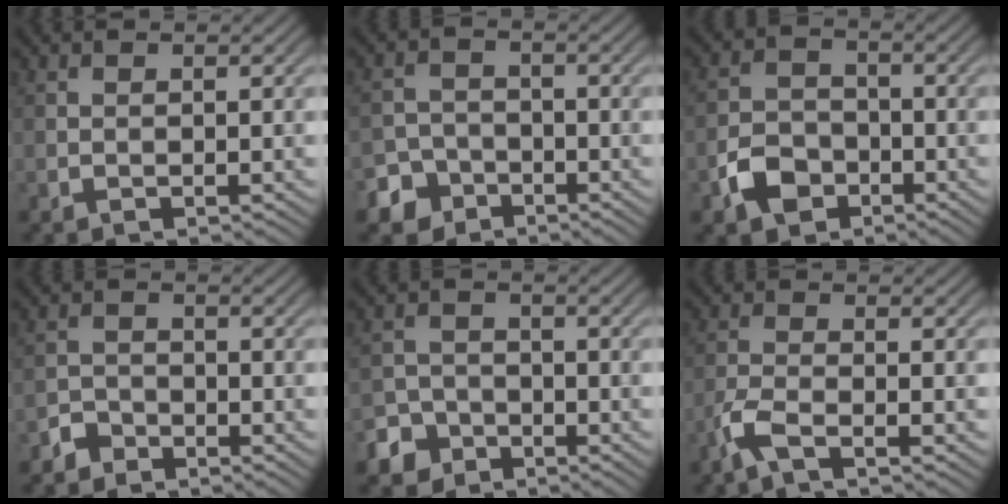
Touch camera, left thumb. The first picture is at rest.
{"total": 4.8, "force": [-3.3, 3.4, 0.9], "torque": [-0.008, -0.003, -0.066]}
{"total": 5.3, "force": [-2.8, 3.7, 2.6], "torque": [-0.056, -0.001, -0.064]}
{"total": 2.3, "force": [-1.8, 1.3, 0.4], "torque": [-0.002, 0.004, -0.044]}
{"total": 4.2, "force": [-2.9, 2.8, 0.9], "torque": [-0.017, -0.002, -0.060]}
{"total": 3.2, "force": [-2.2, 0.6, 2.3], "torque": [-0.055, -0.003, -0.057]}